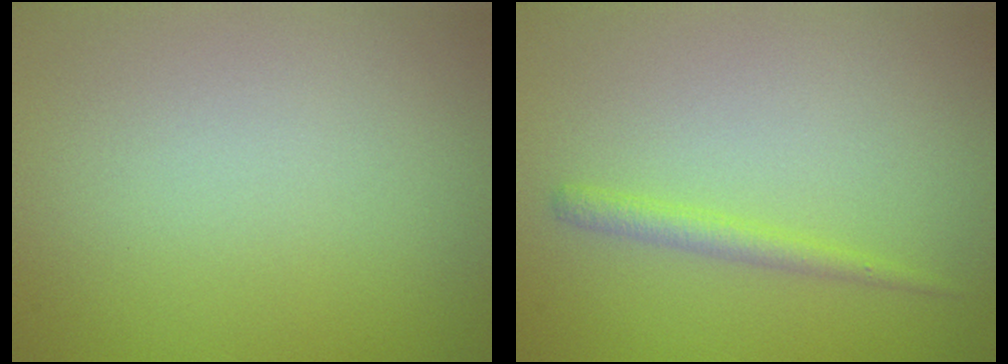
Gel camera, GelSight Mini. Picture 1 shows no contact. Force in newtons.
{"total": 1.5, "press": 1.5, "slide": 0.0}